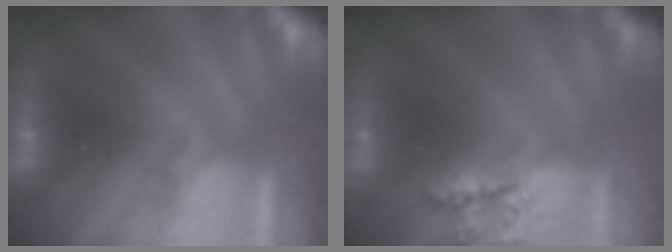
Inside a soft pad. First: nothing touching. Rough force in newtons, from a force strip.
{"total": 2.2}